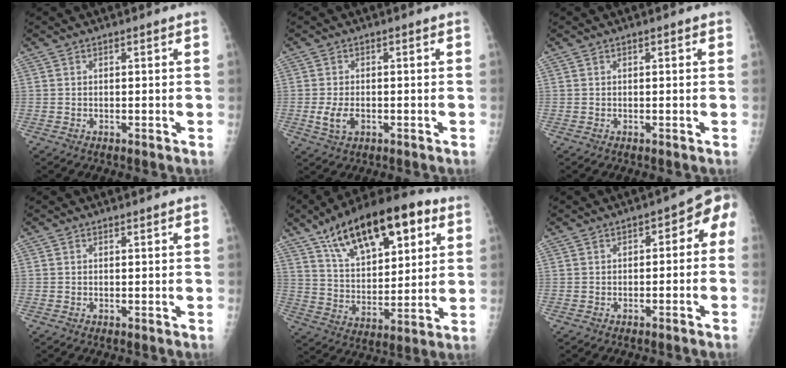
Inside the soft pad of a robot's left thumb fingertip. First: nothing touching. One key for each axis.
{"total": 4.0, "fx": -1.3, "fy": 2.4, "fz": 3.0, "tx": -0.061, "ty": 0.002, "tz": -0.020}
{"total": 0.8, "fx": 0.3, "fy": 0.3, "fz": 0.7, "tx": -0.010, "ty": 0.003, "tz": 0.002}
{"total": 0.0}
{"total": 22.4, "fx": 11.5, "fy": 10.3, "fz": 16.3, "tx": -0.230, "ty": -0.021, "tz": 0.194}
{"total": 5.6, "fx": -1.7, "fy": 3.3, "fz": 4.2, "tx": -0.028, "ty": 0.041, "tz": -0.031}